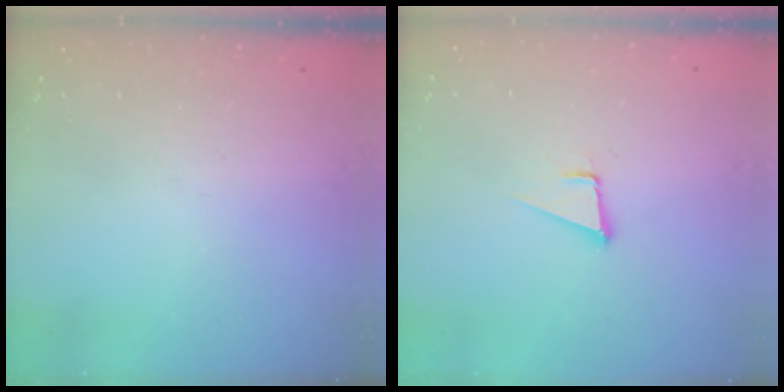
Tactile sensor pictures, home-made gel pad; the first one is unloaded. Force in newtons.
{"total": 3.4, "press": 2.5, "slide": 2.2}